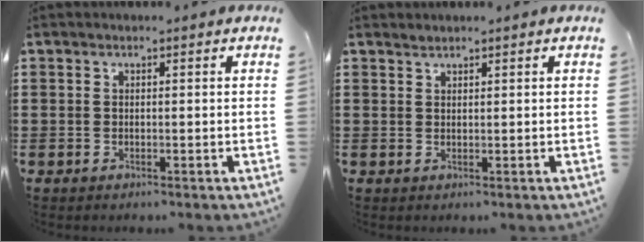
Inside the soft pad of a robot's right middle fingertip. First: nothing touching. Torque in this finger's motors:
{"motor_torque": [0.00, 0.00, 0.00, -0.01]}